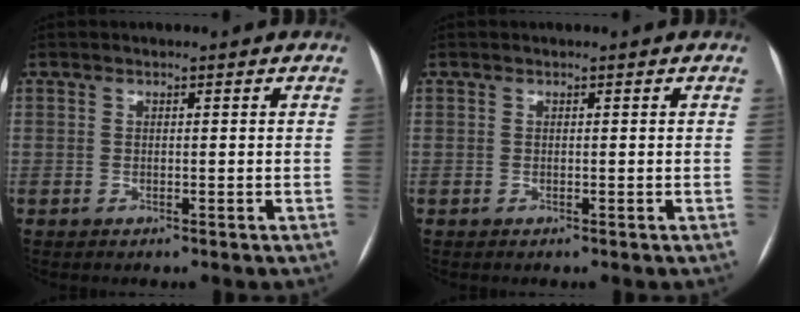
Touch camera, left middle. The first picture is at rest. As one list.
[{"total": 0.0}]